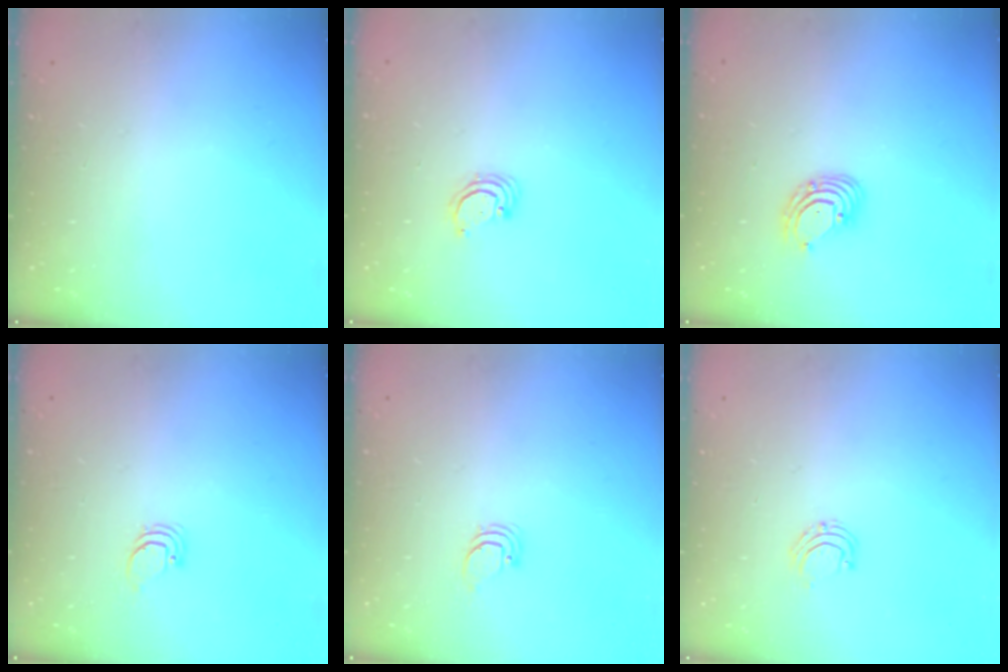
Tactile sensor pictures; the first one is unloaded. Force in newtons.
{"total": 2.3, "press": 2.3, "slide": 0.2}
{"total": 4.8, "press": 4.7, "slide": 0.5}
{"total": 0.9, "press": 0.9, "slide": 0.0}
{"total": 0.9, "press": 0.9, "slide": 0.1}
{"total": 4.7, "press": 4.7, "slide": 0.4}